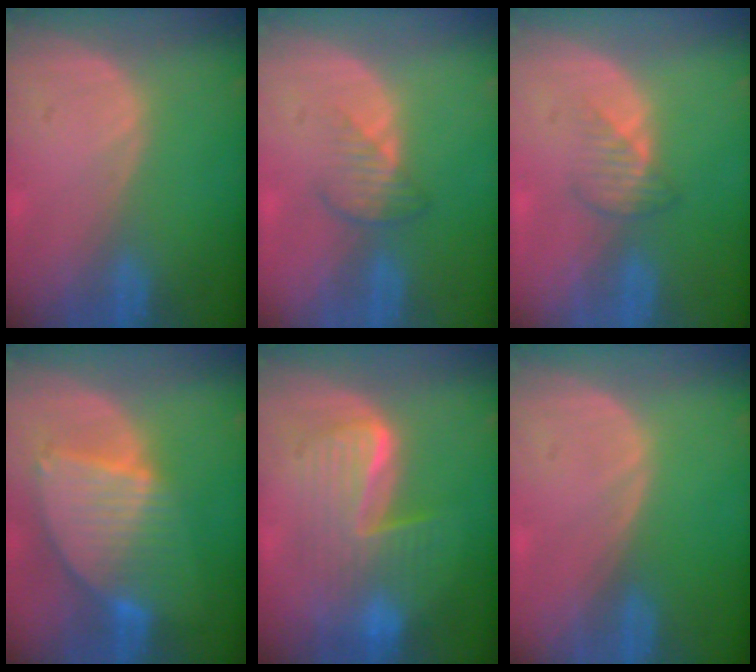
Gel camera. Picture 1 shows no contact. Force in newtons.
{"total": 3.3, "press": 2.9, "slide": 1.4}
{"total": 2.6, "press": 2.6, "slide": 0.4}
{"total": 8.7, "press": 7.5, "slide": 4.4}
{"total": 8.0, "press": 8.0, "slide": 0.5}
{"total": 0.0}